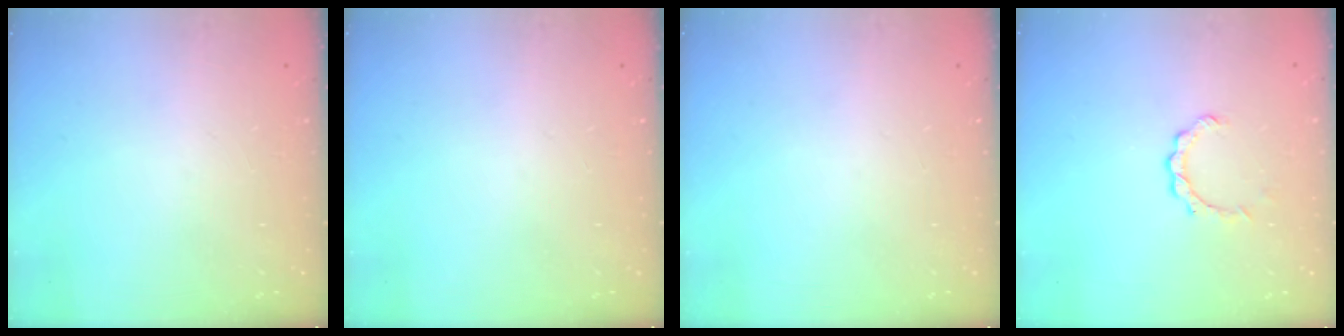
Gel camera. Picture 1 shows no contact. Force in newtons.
{"total": 0.0}
{"total": 0.0}
{"total": 4.1, "press": 4.1, "slide": 0.3}